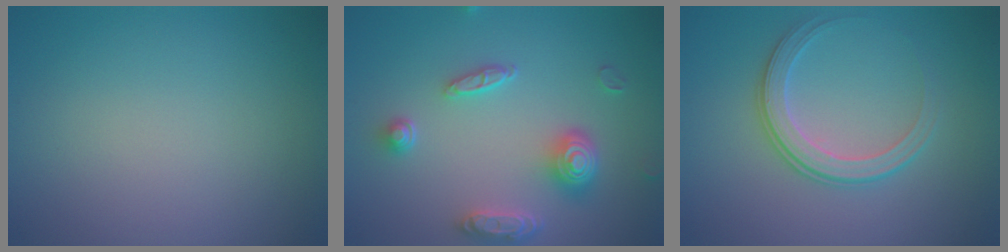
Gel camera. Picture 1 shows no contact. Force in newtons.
{"total": 4.8, "press": 3.9, "slide": 2.8}
{"total": 3.2, "press": 2.8, "slide": 1.6}